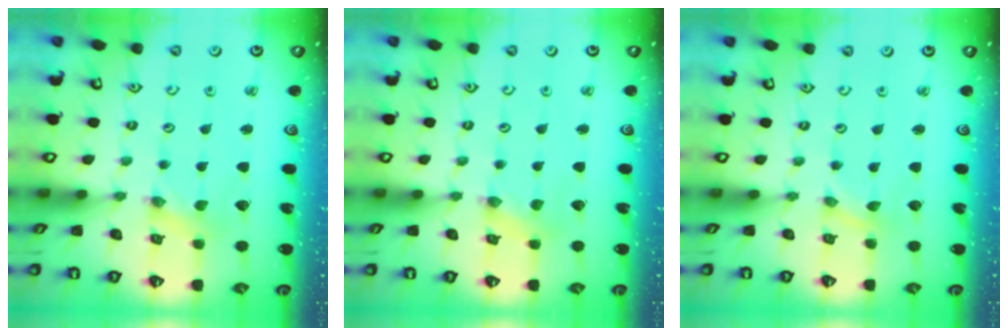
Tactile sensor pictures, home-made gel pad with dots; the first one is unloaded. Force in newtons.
{"total": 1.6, "press": 1.6, "slide": 0.3}
{"total": 0.0}